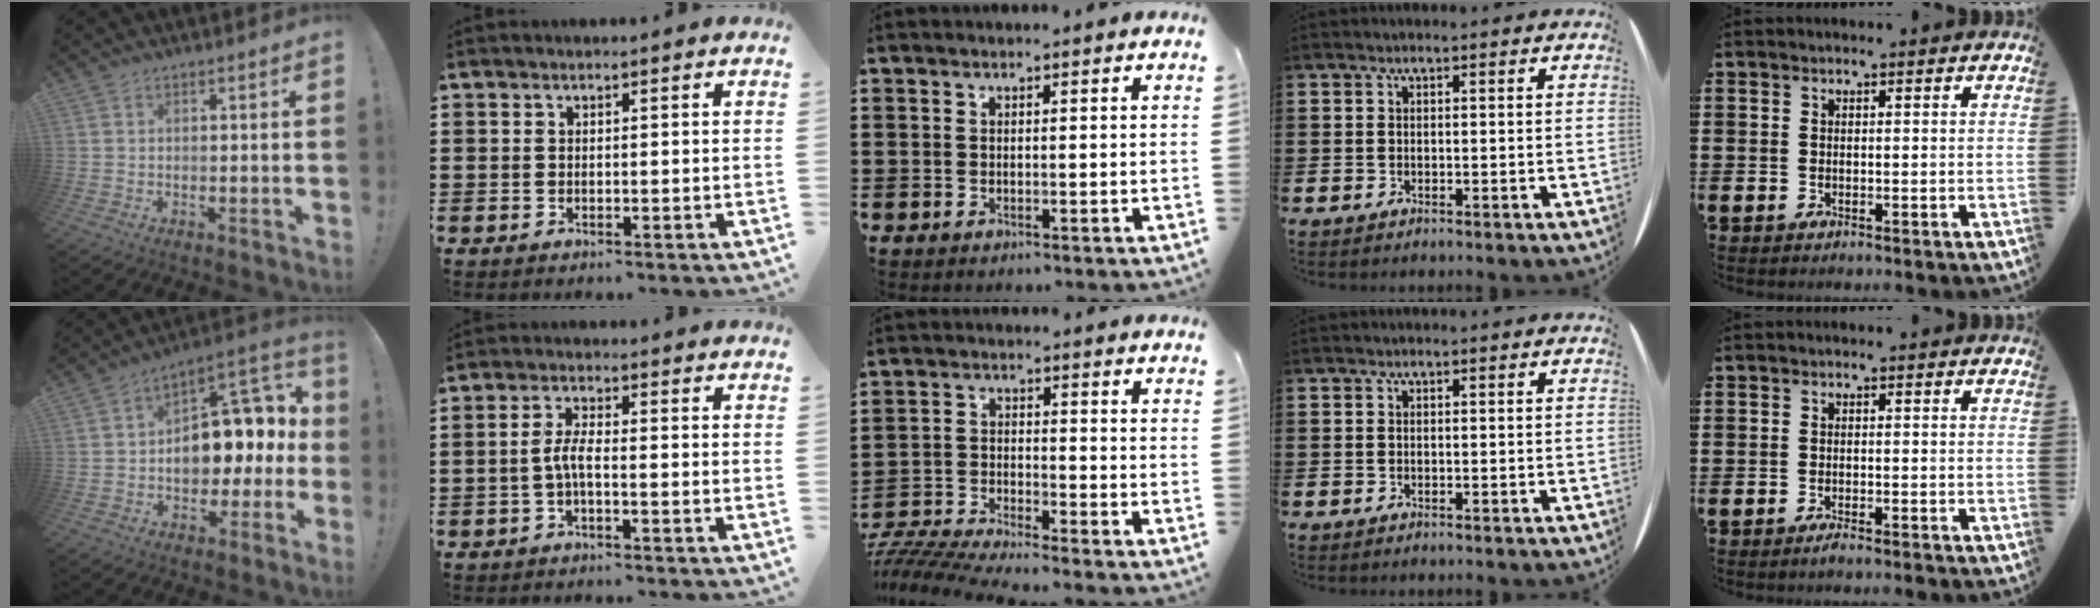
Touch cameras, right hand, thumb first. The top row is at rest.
{"thumb": {"total": 13.6, "force": [0.4, 9.1, 10.0], "torque": [-0.125, -0.001, 0.015]}, "index": {"total": 3.5, "force": [-1.0, 0.9, 3.2], "torque": [-0.081, -0.004, -0.027]}, "middle": {"total": 5.3, "force": [-5.2, -0.2, 1.1], "torque": [-0.041, -0.013, -0.110]}, "little": {"total": 0.8, "force": [-0.6, 0.0, 0.5], "torque": [-0.009, -0.003, -0.012]}}